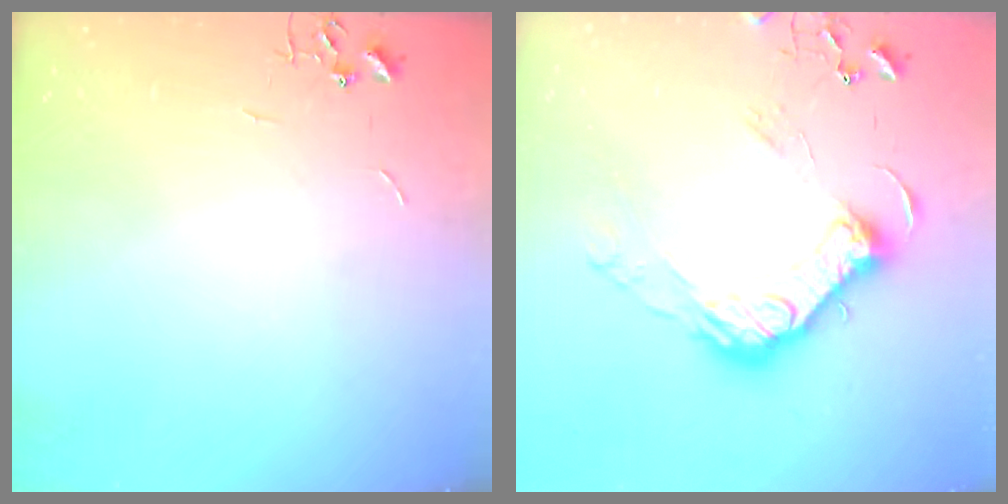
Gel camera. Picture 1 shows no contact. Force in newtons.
{"total": 15.5, "press": 15.4, "slide": 1.7}